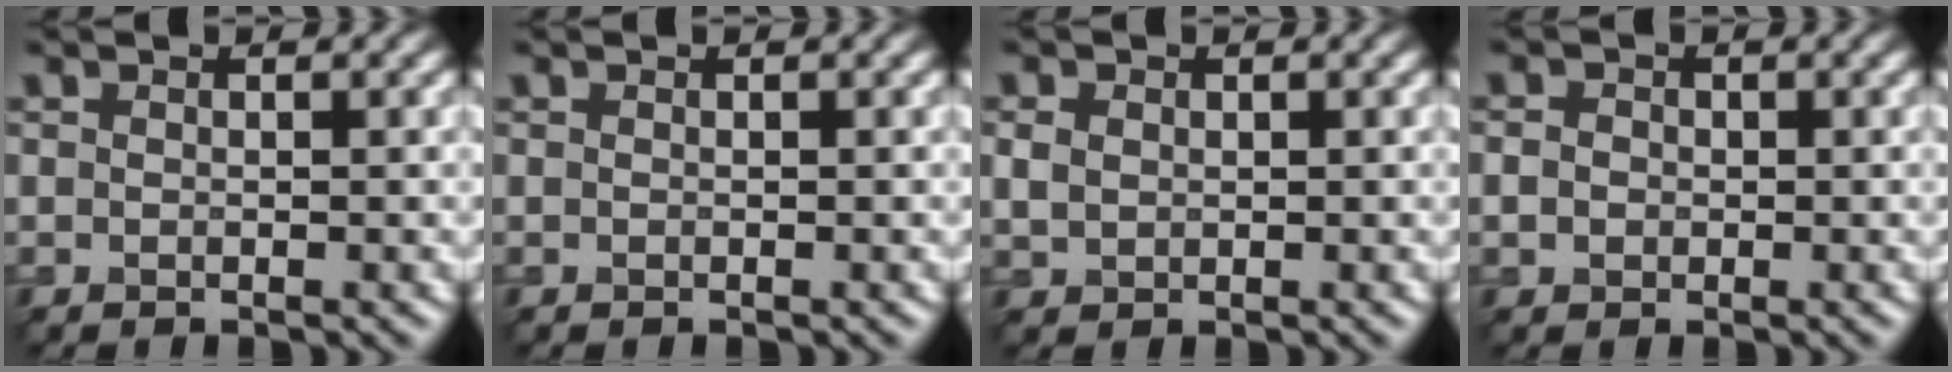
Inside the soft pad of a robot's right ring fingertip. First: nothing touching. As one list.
[{"total": 0.0}, {"total": 1.7, "force": [0.3, 1.4, 0.9], "torque": [-0.023, -0.001, 0.004]}, {"total": 1.5, "force": [-0.1, 1.3, 0.6], "torque": [-0.013, -0.001, -0.006]}]